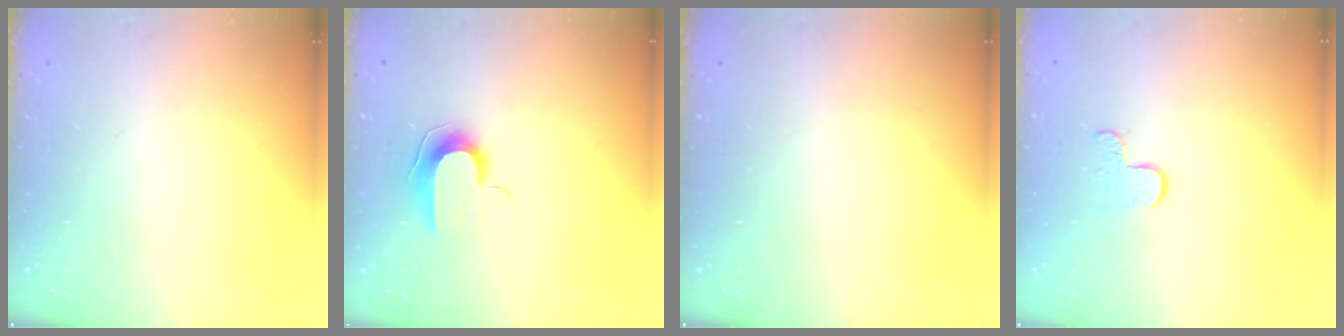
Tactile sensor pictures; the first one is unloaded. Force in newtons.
{"total": 8.9, "press": 8.9, "slide": 0.8}
{"total": 0.0}
{"total": 3.1, "press": 3.1, "slide": 0.4}